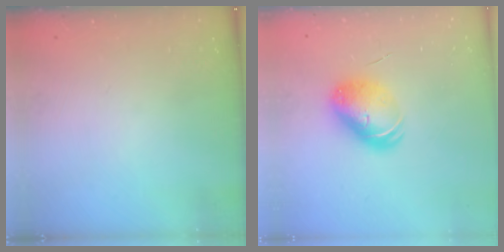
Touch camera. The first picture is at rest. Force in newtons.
{"total": 8.9, "press": 8.7, "slide": 1.5}